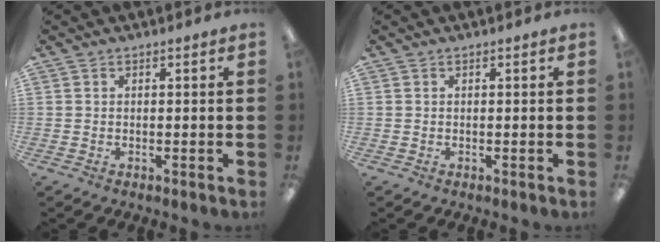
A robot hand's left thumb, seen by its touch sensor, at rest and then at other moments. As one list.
[{"total": 0.0}]